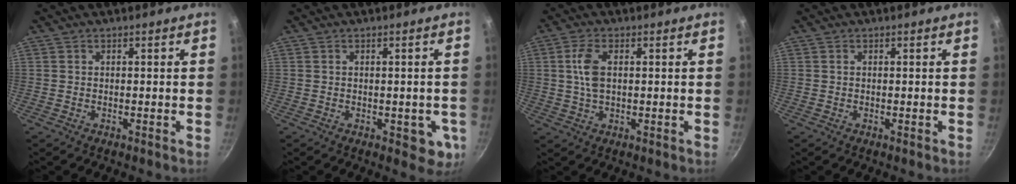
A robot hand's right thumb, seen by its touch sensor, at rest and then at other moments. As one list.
[{"total": 4.4, "force": [-1.3, 2.4, 3.5], "torque": [-0.013, -0.002, -0.010]}, {"total": 5.4, "force": [1.0, 2.7, 4.6], "torque": [-0.104, 0.002, 0.018]}, {"total": 0.0}]